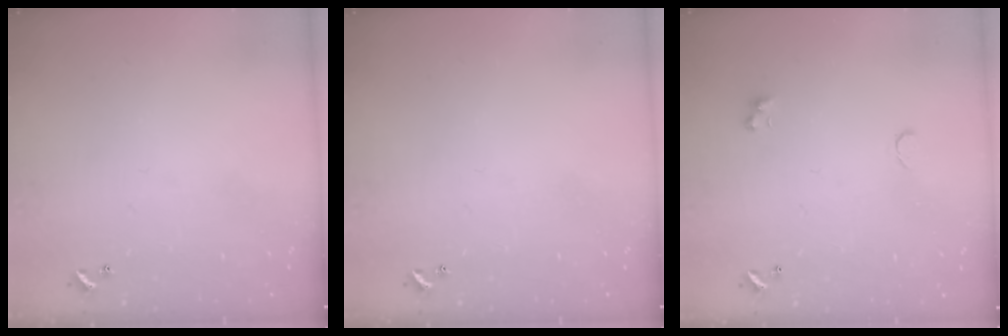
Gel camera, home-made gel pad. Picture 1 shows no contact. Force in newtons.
{"total": 0.0}
{"total": 0.6, "press": 0.4, "slide": 0.4}